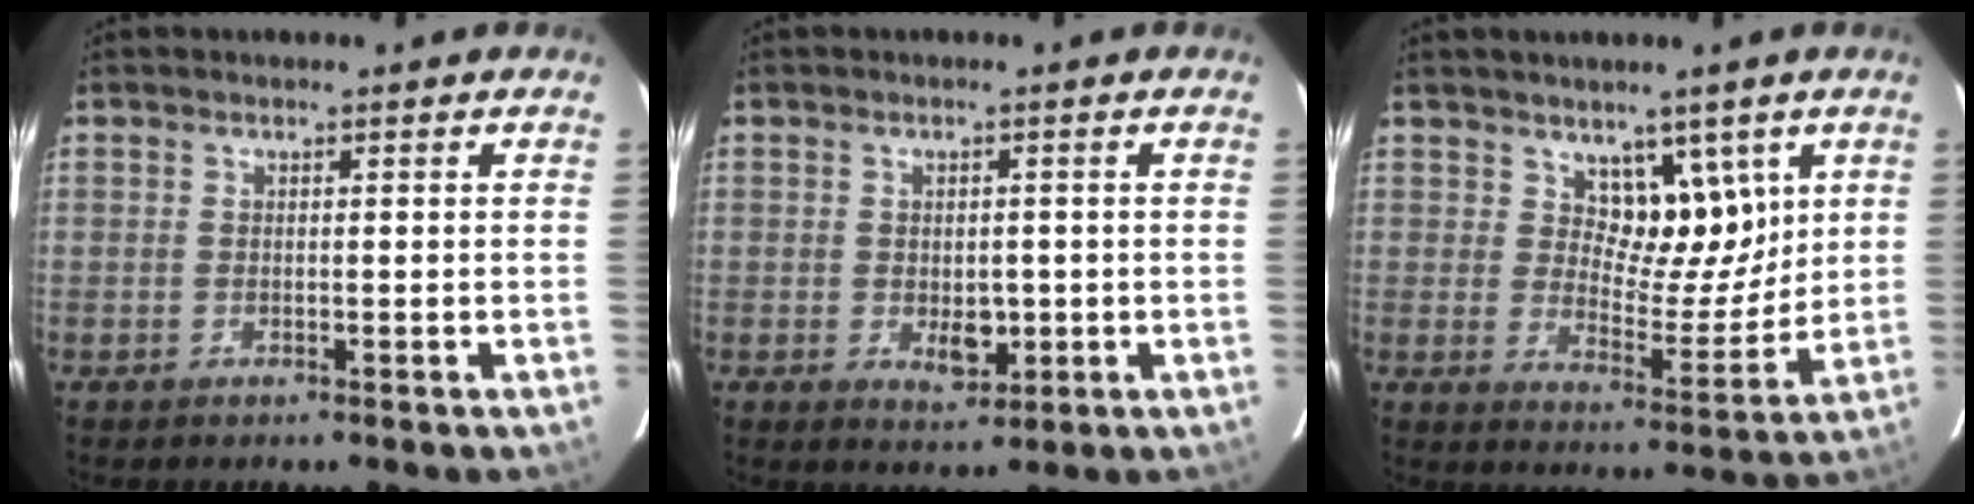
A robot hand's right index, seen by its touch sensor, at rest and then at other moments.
{"total": 3.8, "force": [-0.7, 2.2, 3.0], "torque": [-0.042, -0.004, -0.001]}
{"total": 7.5, "force": [4.1, 4.4, 4.5], "torque": [-0.054, -0.003, 0.074]}